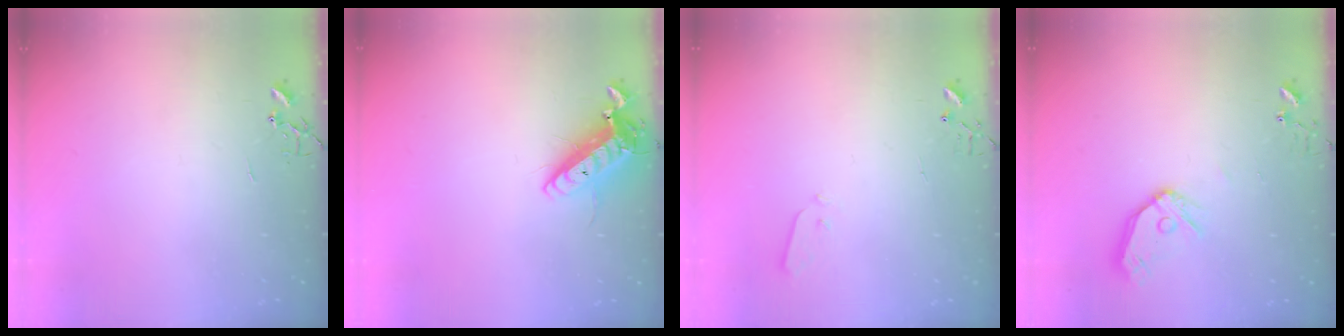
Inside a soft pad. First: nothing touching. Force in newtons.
{"total": 14.3, "press": 14.0, "slide": 2.8}
{"total": 3.0, "press": 2.9, "slide": 0.7}
{"total": 11.3, "press": 11.3, "slide": 1.3}